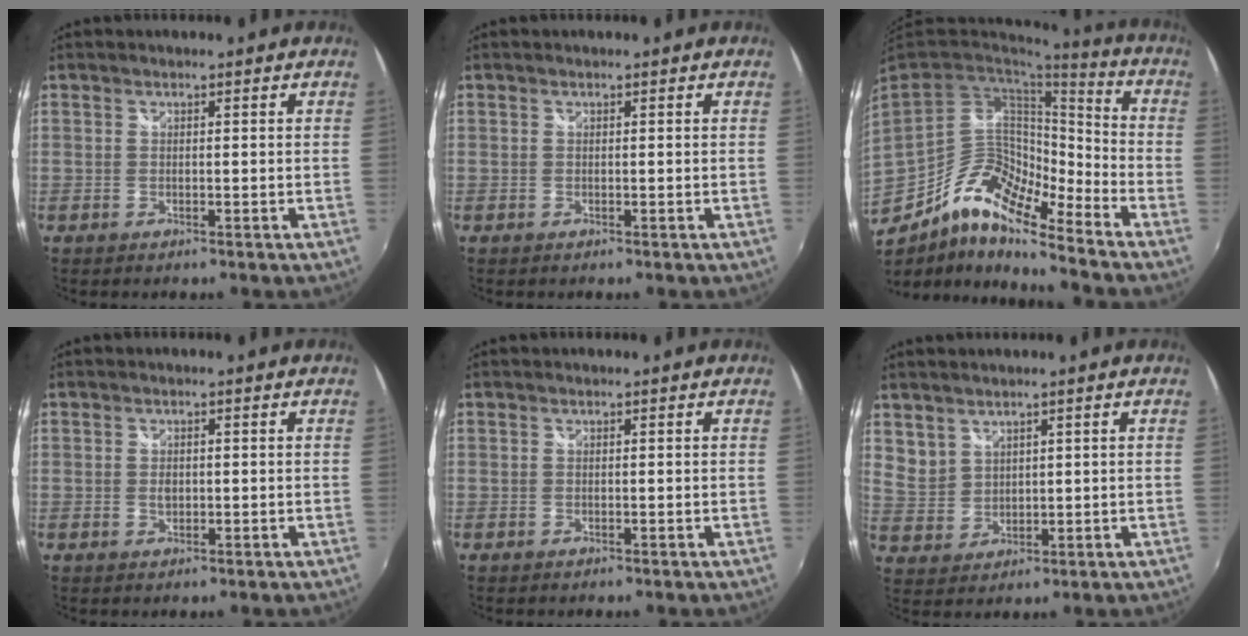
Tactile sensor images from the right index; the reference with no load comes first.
{"total": 0.0}
{"total": 16.3, "force": [-10.9, 5.8, 10.6], "torque": [-0.192, -0.008, -0.215]}
{"total": 1.5, "force": [-0.1, 1.2, 0.9], "torque": [-0.016, 0.000, -0.002]}
{"total": 0.0}
{"total": 4.9, "force": [3.6, 3.2, 0.7], "torque": [-0.007, 0.008, 0.084]}